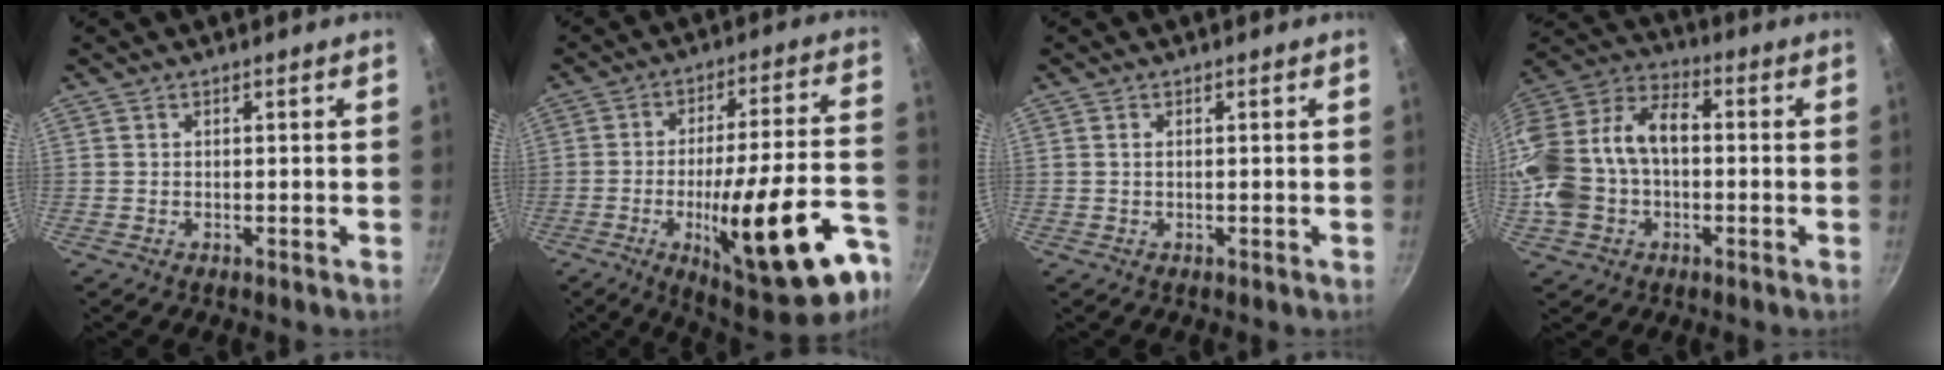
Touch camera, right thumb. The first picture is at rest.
{"total": 25.5, "force": [-10.3, 7.3, 22.2], "torque": [-0.288, 0.034, -0.139]}
{"total": 0.7, "force": [0.1, 0.3, 0.6], "torque": [-0.012, 0.001, 0.002]}
{"total": 21.2, "force": [-1.4, 15.0, 14.9], "torque": [-0.300, 0.058, -0.033]}